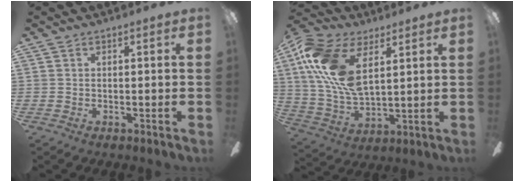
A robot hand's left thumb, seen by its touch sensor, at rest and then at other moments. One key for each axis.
{"total": 17.9, "fx": 7.4, "fy": 9.2, "fz": 13.5, "tx": -0.299, "ty": -0.019, "tz": 0.131}